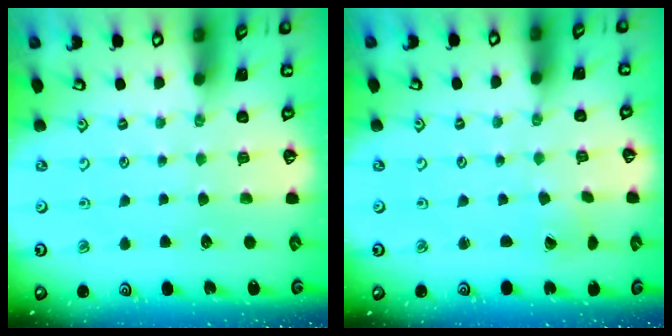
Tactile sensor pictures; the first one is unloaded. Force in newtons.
{"total": 0.6, "press": 0.6, "slide": 0.0}